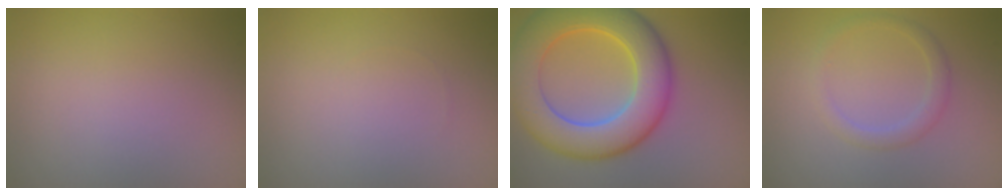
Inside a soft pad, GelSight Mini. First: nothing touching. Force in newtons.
{"total": 0.0}
{"total": 10.1, "press": 10.1, "slide": 0.1}
{"total": 1.7, "press": 1.7, "slide": 0.0}